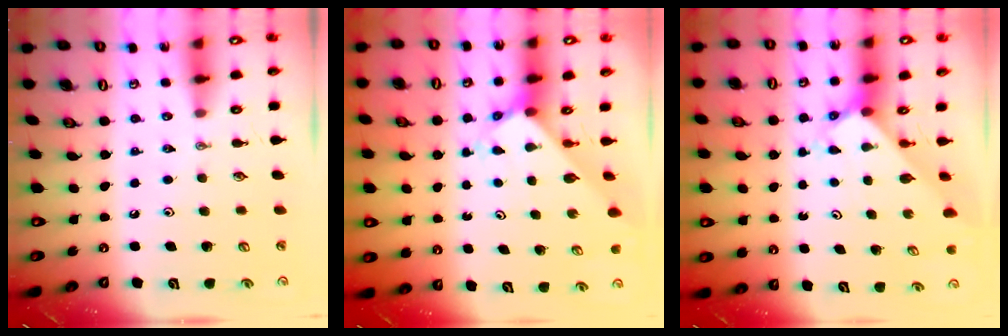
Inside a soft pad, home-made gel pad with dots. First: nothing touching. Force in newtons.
{"total": 2.7, "press": 2.7, "slide": 0.2}
{"total": 2.0, "press": 2.0, "slide": 0.1}